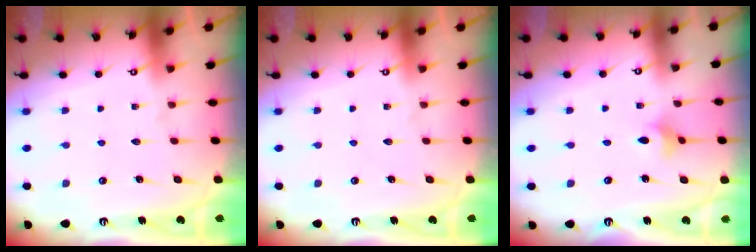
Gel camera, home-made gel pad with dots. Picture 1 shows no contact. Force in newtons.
{"total": 0.0}
{"total": 2.7, "press": 2.6, "slide": 0.6}